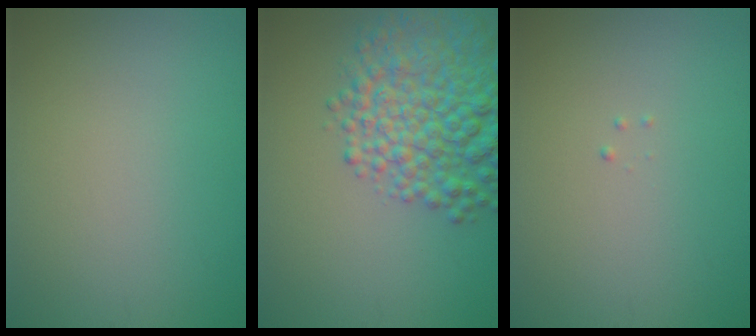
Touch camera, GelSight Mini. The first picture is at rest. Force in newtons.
{"total": 7.8, "press": 7.8, "slide": 0.3}
{"total": 0.0}